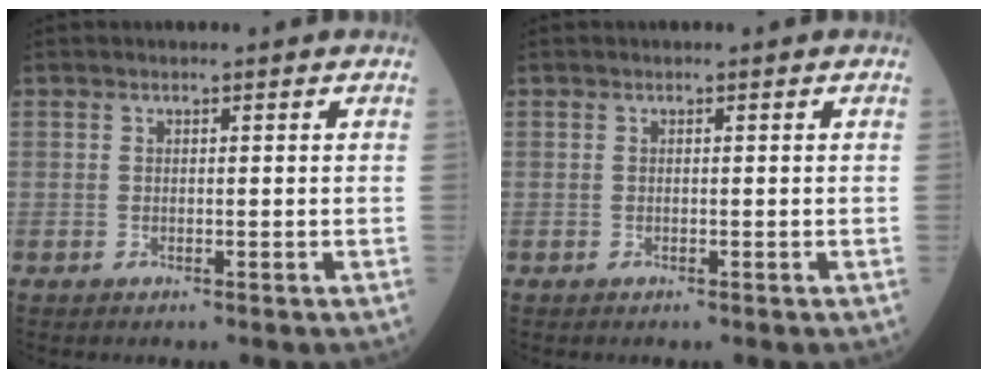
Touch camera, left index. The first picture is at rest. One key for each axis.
{"total": 0.0}